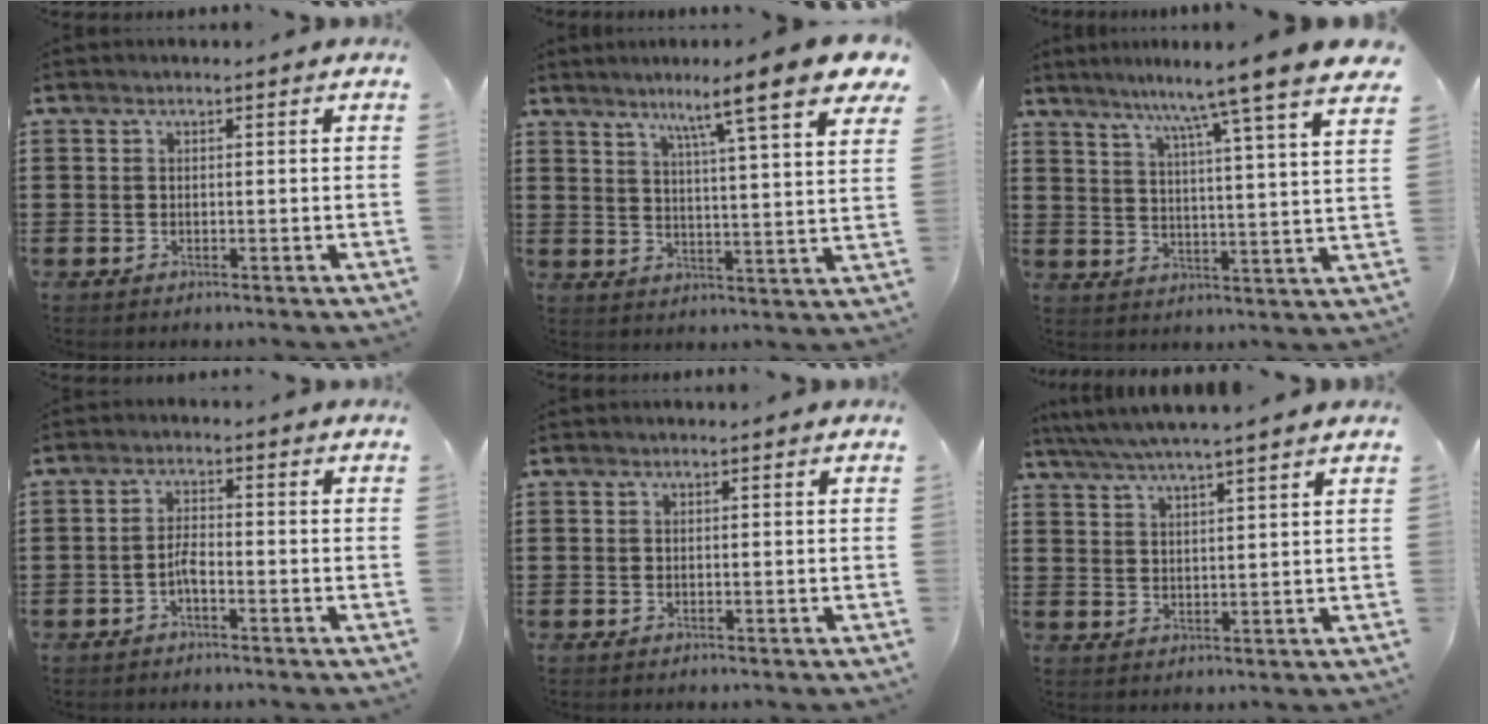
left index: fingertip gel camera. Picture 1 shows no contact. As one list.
[{"total": 10.2, "force": [7.4, 0.3, 7.1], "torque": [-0.128, -0.041, 0.111]}, {"total": 8.6, "force": [7.2, -1.6, 4.4], "torque": [-0.097, -0.055, 0.111]}, {"total": 2.5, "force": [-1.4, 0.7, 1.9], "torque": [-0.046, 0.004, -0.029]}, {"total": 0.0}, {"total": 4.2, "force": [3.8, -0.3, 1.8], "torque": [-0.047, -0.015, 0.067]}]